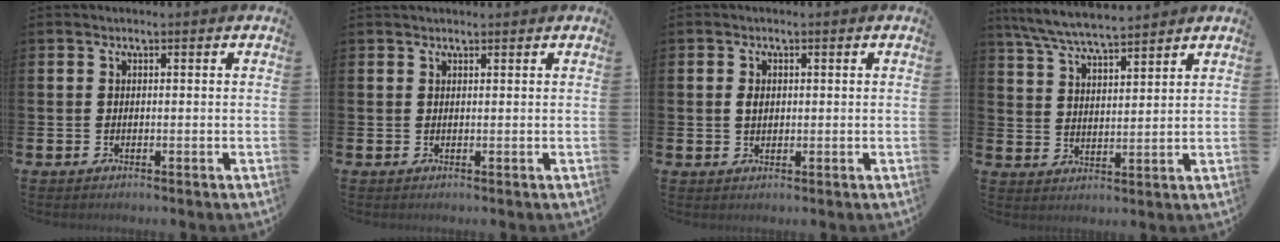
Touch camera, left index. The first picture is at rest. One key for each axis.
{"total": 0.9, "fx": 0.8, "fy": 0.2, "fz": 0.2, "tx": 0.006, "ty": -0.003, "tz": 0.013}
{"total": 1.6, "fx": 0.4, "fy": 1.1, "fz": 1.0, "tx": -0.005, "ty": 0.000, "tz": 0.003}
{"total": 6.8, "fx": 6.4, "fy": 0.5, "fz": 2.0, "tx": -0.061, "ty": -0.030, "tz": 0.116}